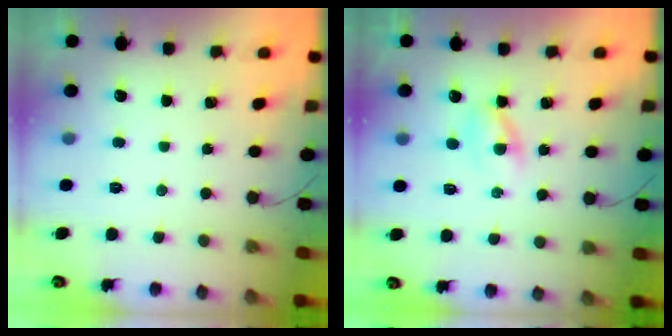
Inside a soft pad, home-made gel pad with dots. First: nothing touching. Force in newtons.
{"total": 2.9, "press": 2.7, "slide": 1.1}